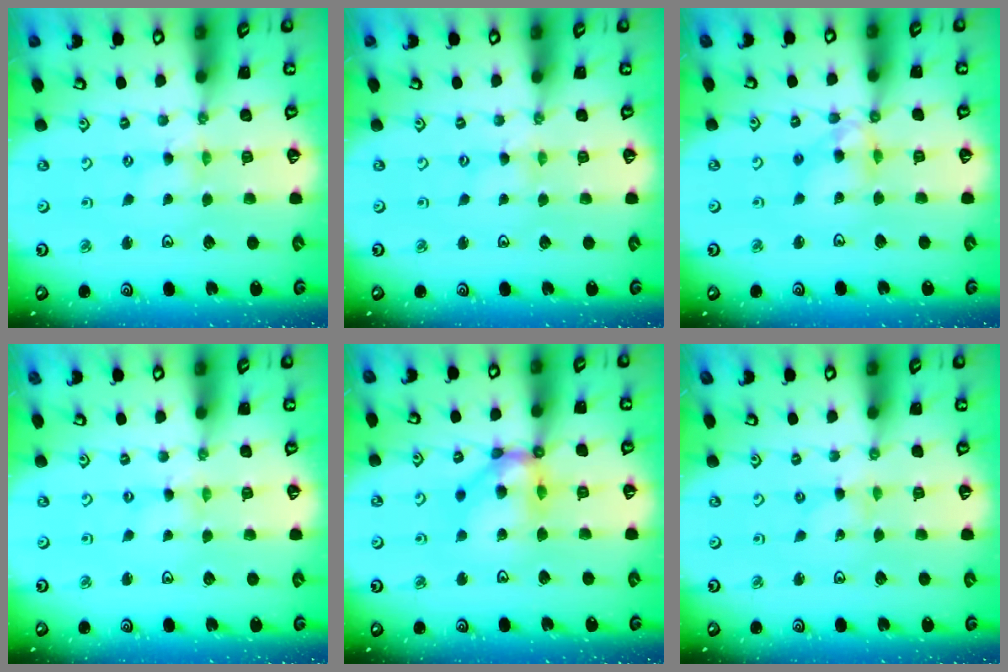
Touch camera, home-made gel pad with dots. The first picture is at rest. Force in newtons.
{"total": 1.1, "press": 1.1, "slide": 0.1}
{"total": 9.1, "press": 9.1, "slide": 0.7}
{"total": 0.0}
{"total": 12.6, "press": 12.5, "slide": 1.8}
{"total": 0.0}